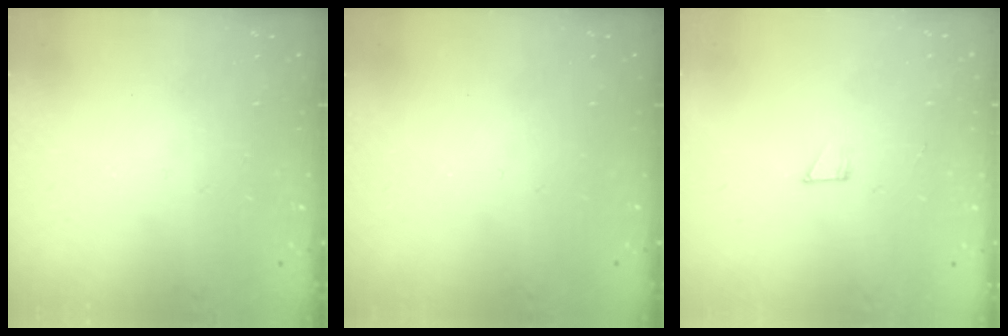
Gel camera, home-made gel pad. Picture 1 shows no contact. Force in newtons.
{"total": 0.0}
{"total": 2.6, "press": 2.6, "slide": 0.1}